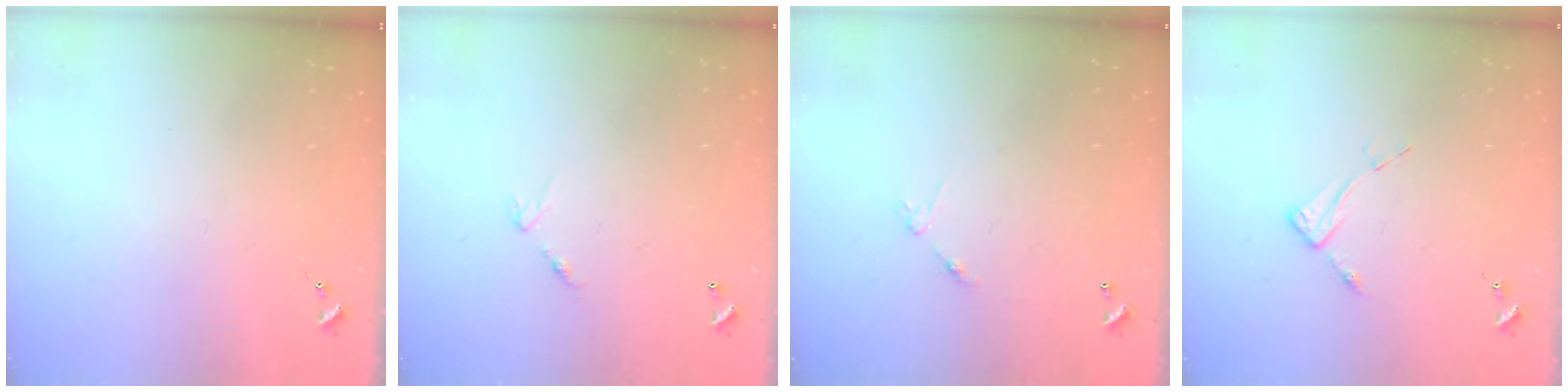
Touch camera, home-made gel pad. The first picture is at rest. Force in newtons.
{"total": 5.8, "press": 5.8, "slide": 0.4}
{"total": 5.9, "press": 5.9, "slide": 0.4}
{"total": 5.3, "press": 5.2, "slide": 0.1}